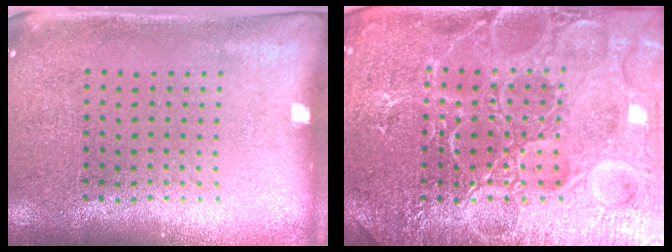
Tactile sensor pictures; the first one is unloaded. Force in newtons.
{"total": 7.3, "press": 7.2, "slide": 0.9}